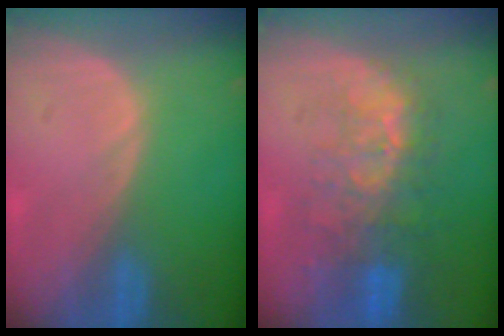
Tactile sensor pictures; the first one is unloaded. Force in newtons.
{"total": 9.8, "press": 8.3, "slide": 5.1}